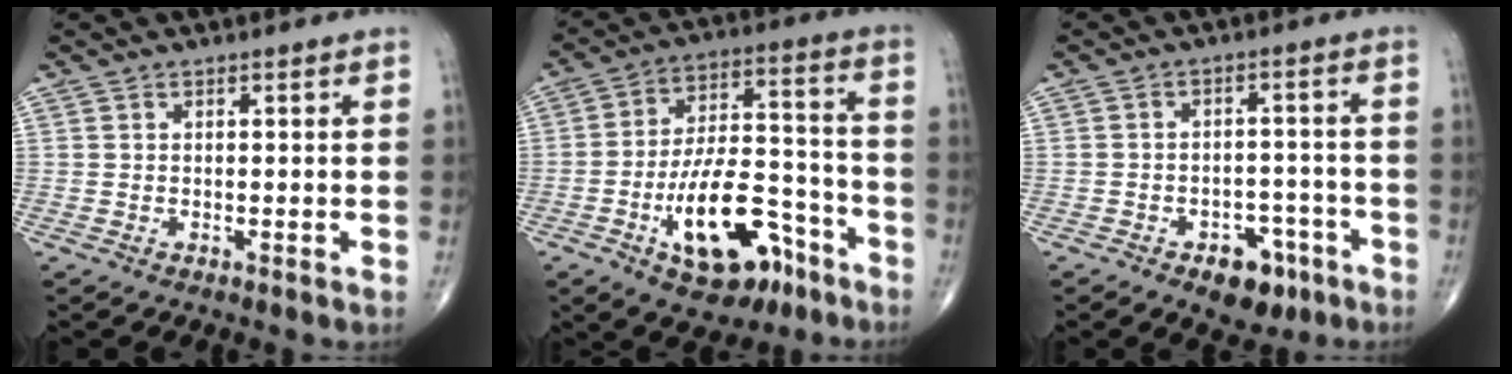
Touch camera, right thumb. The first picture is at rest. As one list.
[{"total": 18.3, "force": [-8.8, 8.8, 13.3], "torque": [-0.194, 0.068, -0.134]}, {"total": 7.7, "force": [-4.4, 4.8, 4.2], "torque": [-0.028, 0.035, -0.058]}]